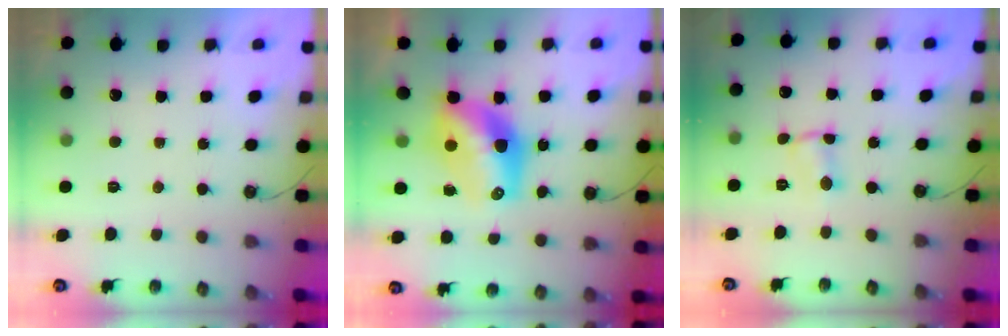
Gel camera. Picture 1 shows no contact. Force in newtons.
{"total": 12.5, "press": 12.5, "slide": 1.0}
{"total": 3.1, "press": 1.2, "slide": 2.9}